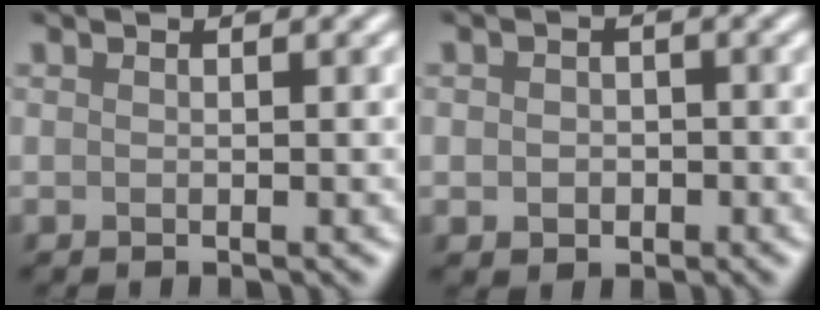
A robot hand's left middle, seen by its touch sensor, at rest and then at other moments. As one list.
[{"total": 1.9, "force": [-0.3, 1.6, 1.0], "torque": [-0.011, -0.006, -0.008]}]